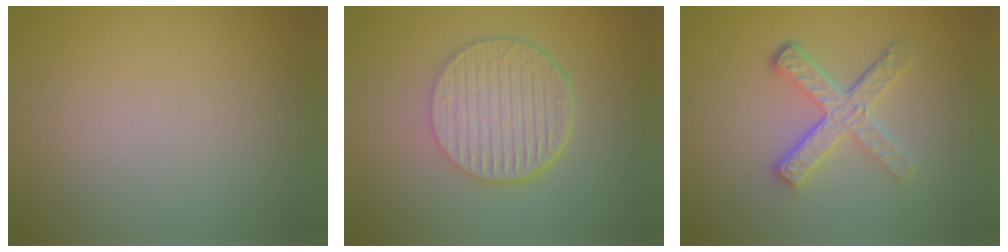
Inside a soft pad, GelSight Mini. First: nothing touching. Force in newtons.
{"total": 6.7, "press": 4.6, "slide": 4.9}
{"total": 4.7, "press": 3.5, "slide": 3.2}